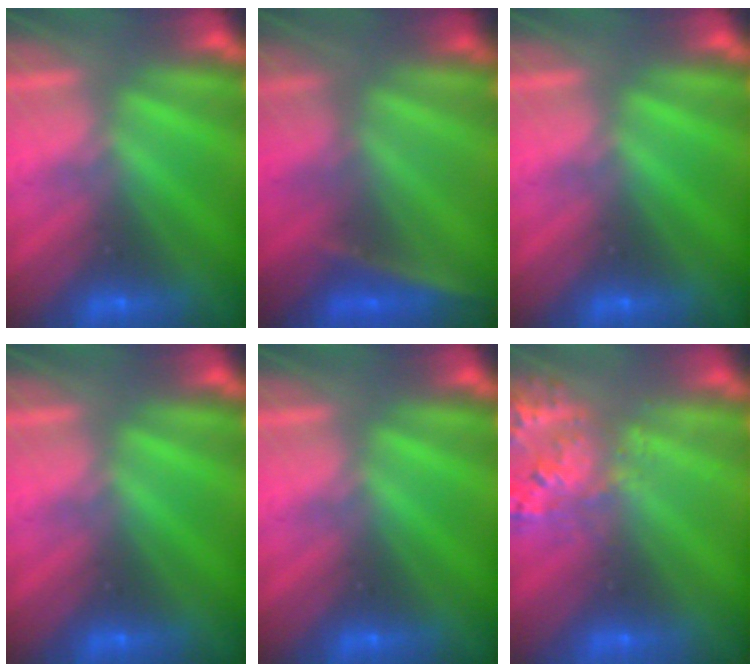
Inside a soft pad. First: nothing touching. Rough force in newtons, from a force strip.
{"total": 2.8}
{"total": 0.0}
{"total": 0.0}
{"total": 0.0}
{"total": 2.9}